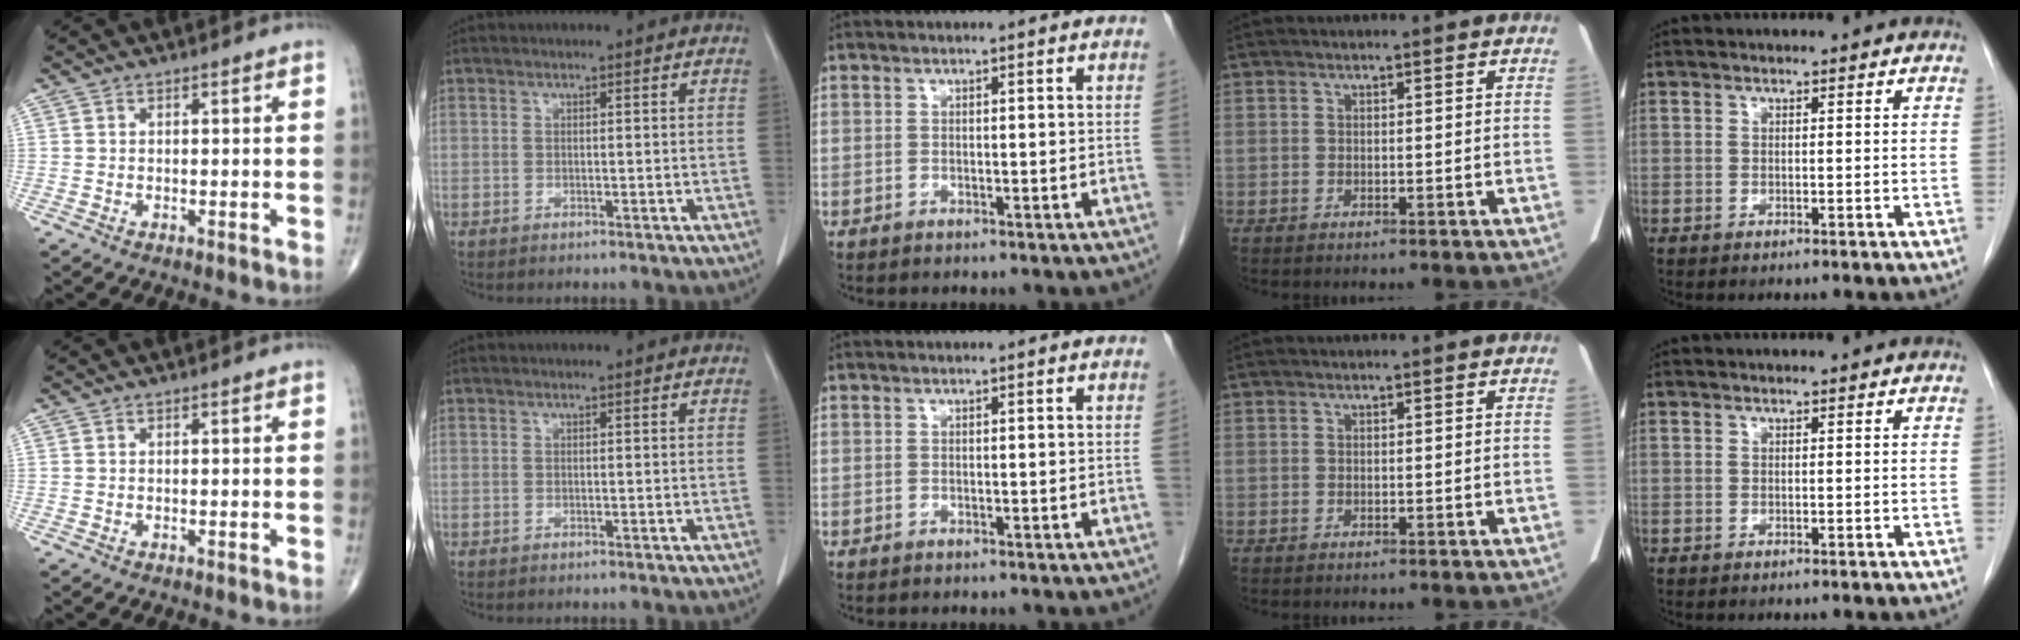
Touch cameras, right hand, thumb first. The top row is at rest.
{}